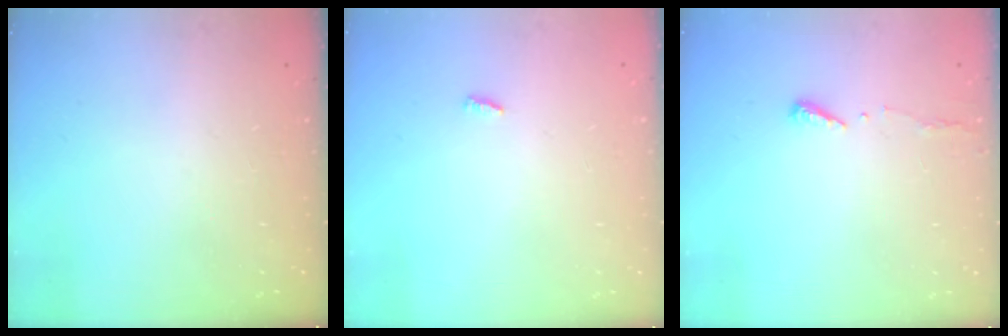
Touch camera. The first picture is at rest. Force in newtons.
{"total": 2.8, "press": 2.7, "slide": 0.3}
{"total": 5.0, "press": 4.9, "slide": 0.4}